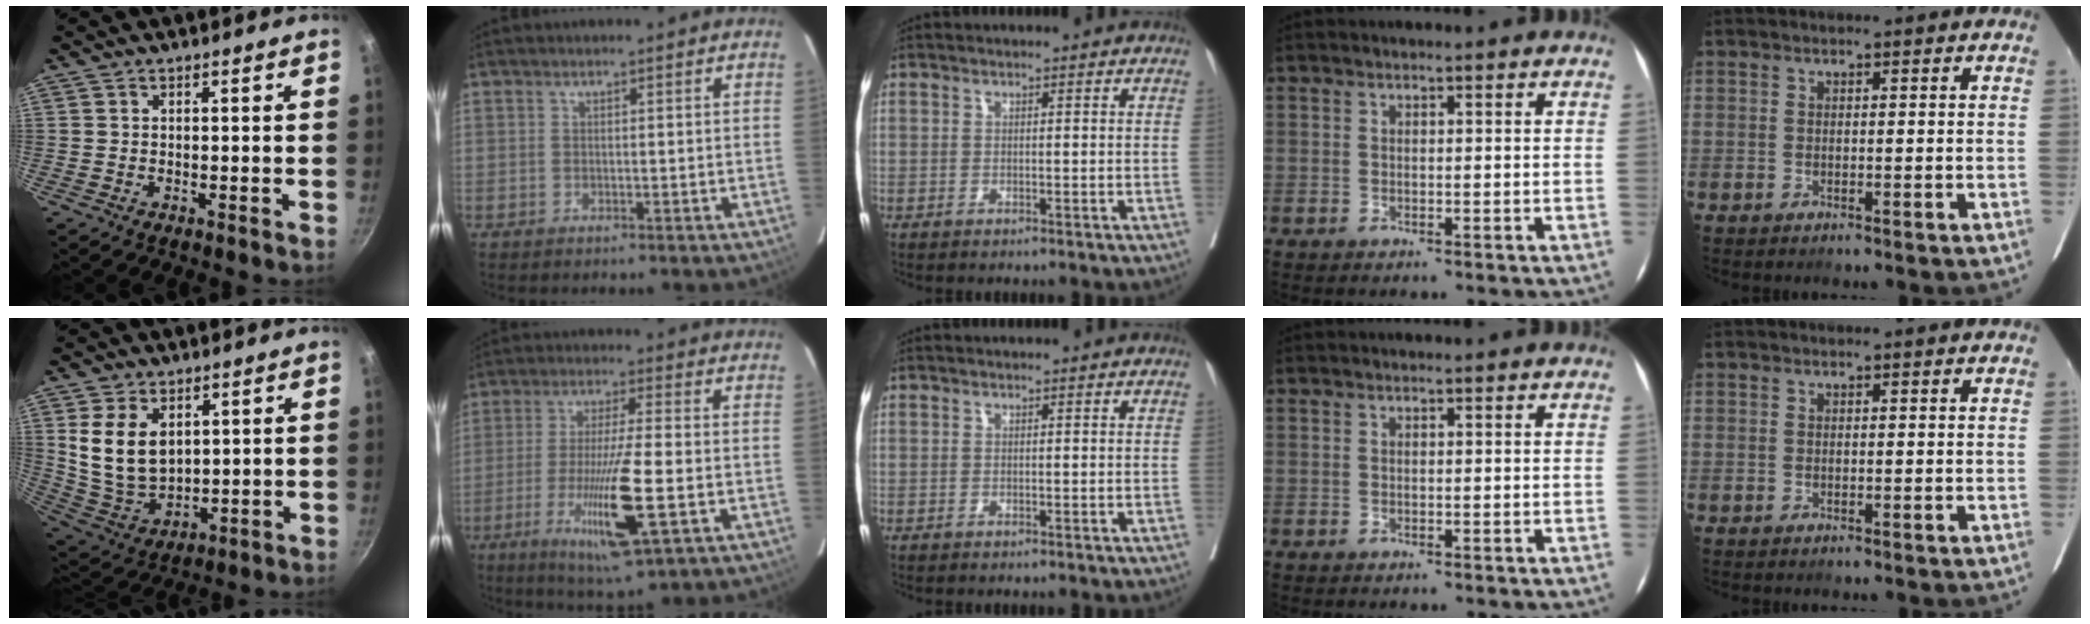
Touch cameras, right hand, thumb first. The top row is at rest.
{"thumb": {"total": 12.2, "force": [3.6, 8.0, 8.4], "torque": [-0.140, -0.019, 0.090]}, "index": {"total": 13.3, "force": [-4.1, 0.5, 12.6], "torque": [-0.235, -0.026, -0.072]}}